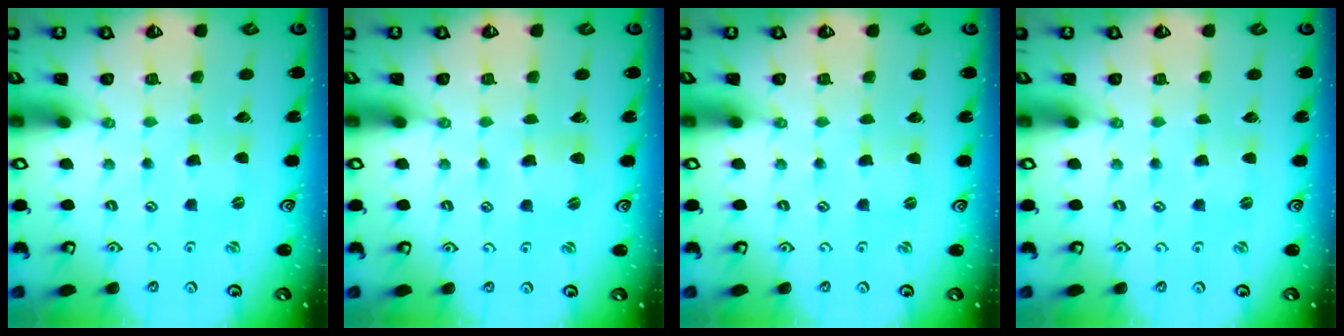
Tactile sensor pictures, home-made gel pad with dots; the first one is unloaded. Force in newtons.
{"total": 0.9, "press": 0.9, "slide": 0.2}
{"total": 0.0}
{"total": 0.5, "press": 0.4, "slide": 0.3}